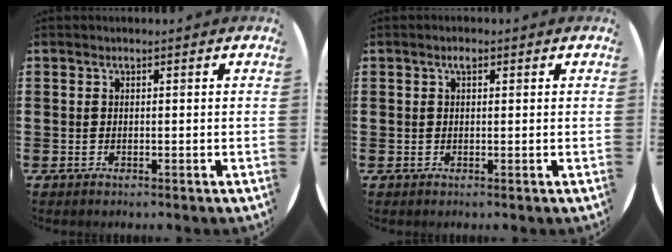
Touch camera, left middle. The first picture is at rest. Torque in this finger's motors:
{"motor_torque": [0.36, 0.05, 0.04, 0.01]}